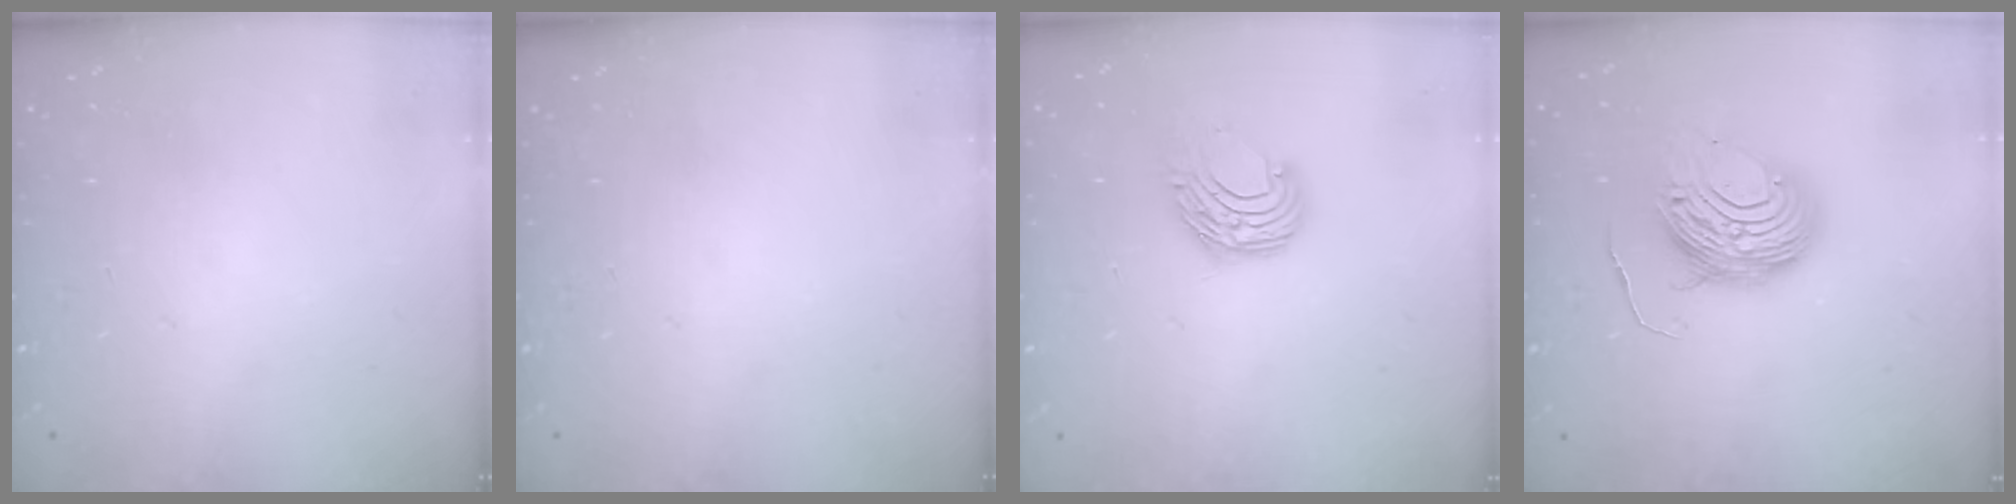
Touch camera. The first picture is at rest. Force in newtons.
{"total": 0.0}
{"total": 8.1, "press": 8.1, "slide": 0.4}
{"total": 9.5, "press": 9.5, "slide": 0.8}